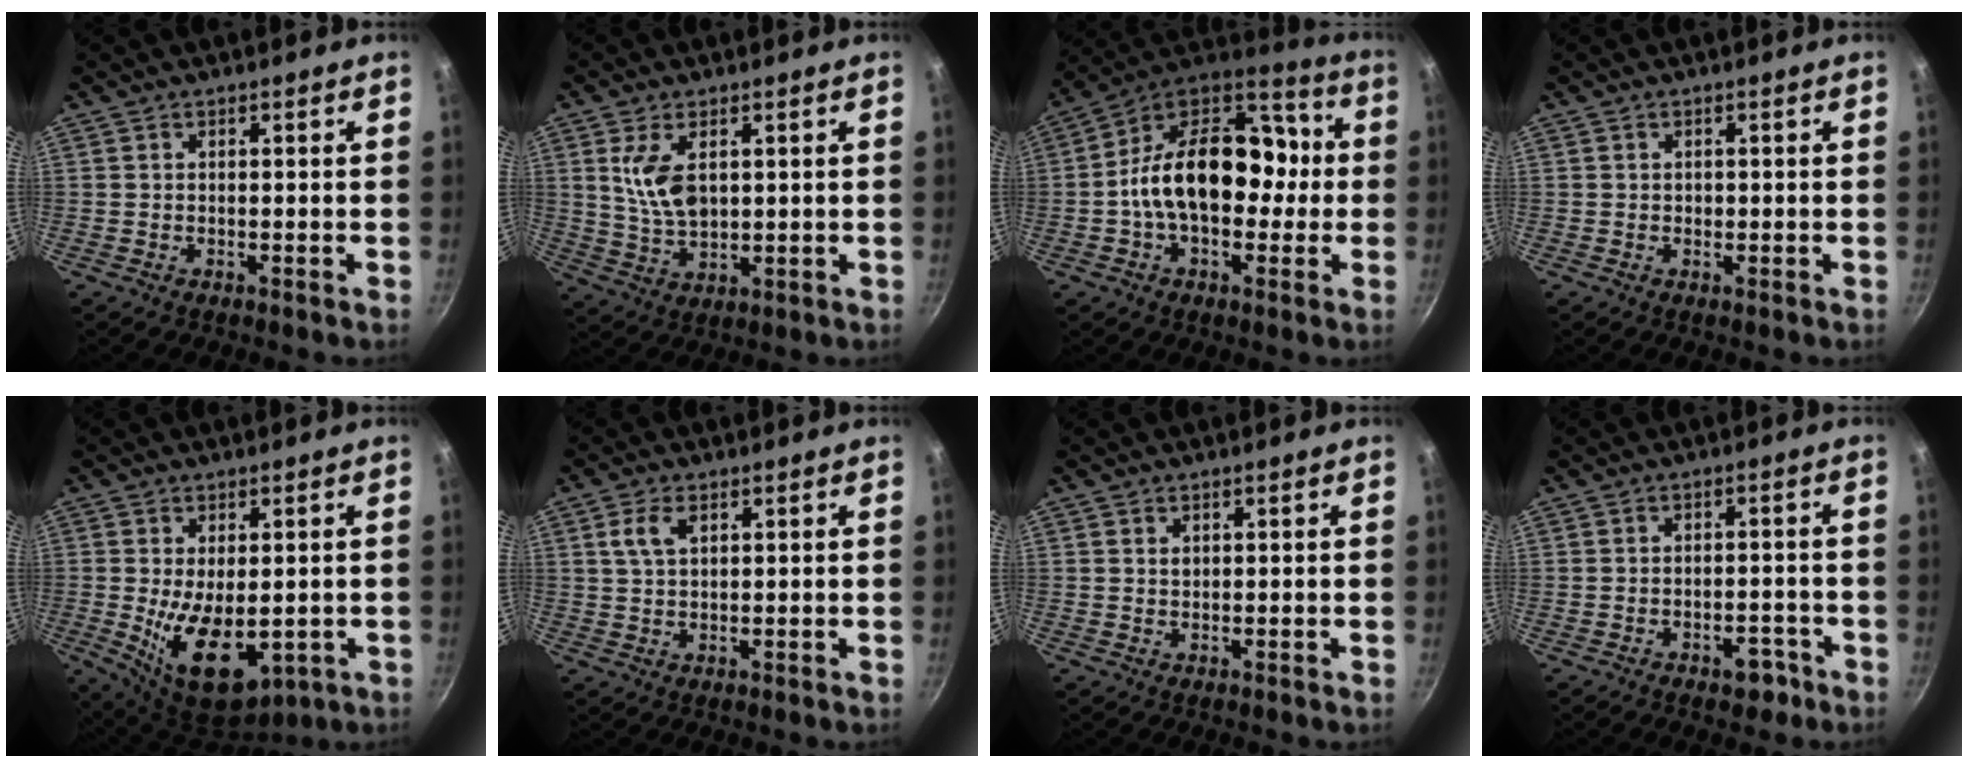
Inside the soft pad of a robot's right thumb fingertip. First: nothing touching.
{"total": 7.8, "force": [2.2, 4.2, 6.2], "torque": [-0.113, -0.012, 0.053]}
{"total": 21.6, "force": [-0.4, 13.2, 17.1], "torque": [-0.248, 0.045, -0.014]}
{"total": 0.8, "force": [0.0, 0.7, 0.4], "torque": [-0.001, 0.001, -0.001]}
{"total": 13.8, "force": [-2.5, 7.4, 11.4], "torque": [-0.179, -0.019, -0.015]}
{"total": 4.3, "force": [1.7, 2.4, 3.1], "torque": [-0.063, 0.000, 0.036]}
{"total": 1.0, "force": [0.4, 0.7, 0.5], "torque": [-0.004, -0.002, 0.008]}
{"total": 4.0, "force": [-2.4, 2.1, 2.3], "torque": [-0.018, 0.019, -0.033]}